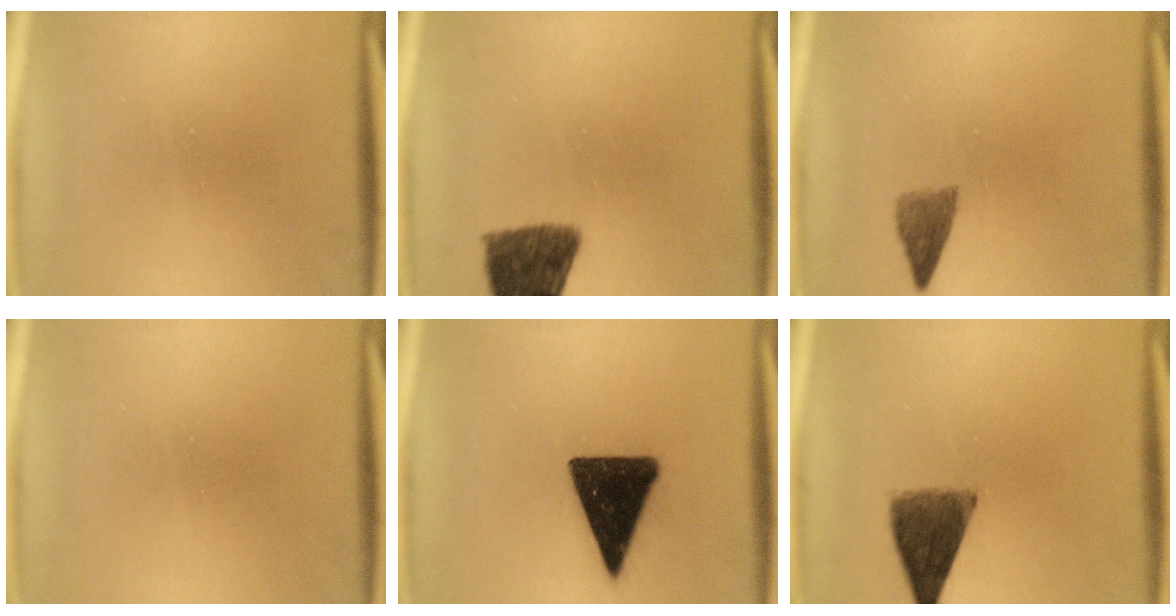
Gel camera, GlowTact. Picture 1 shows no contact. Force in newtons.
{"total": 10.2}
{"total": 3.0}
{"total": 0.0}
{"total": 15.4}
{"total": 7.4}